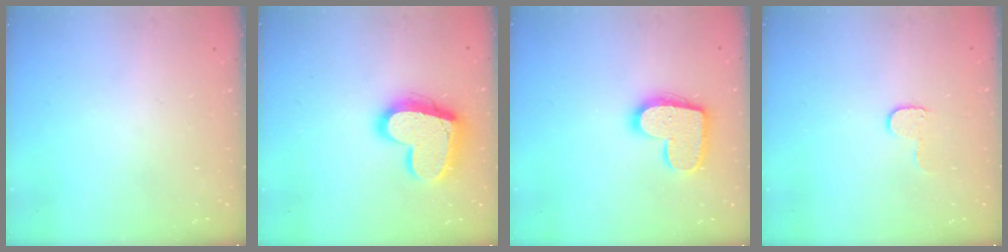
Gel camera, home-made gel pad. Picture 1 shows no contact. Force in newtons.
{"total": 18.1, "press": 18.1, "slide": 1.6}
{"total": 14.5, "press": 14.5, "slide": 0.7}
{"total": 5.4, "press": 5.3, "slide": 0.5}